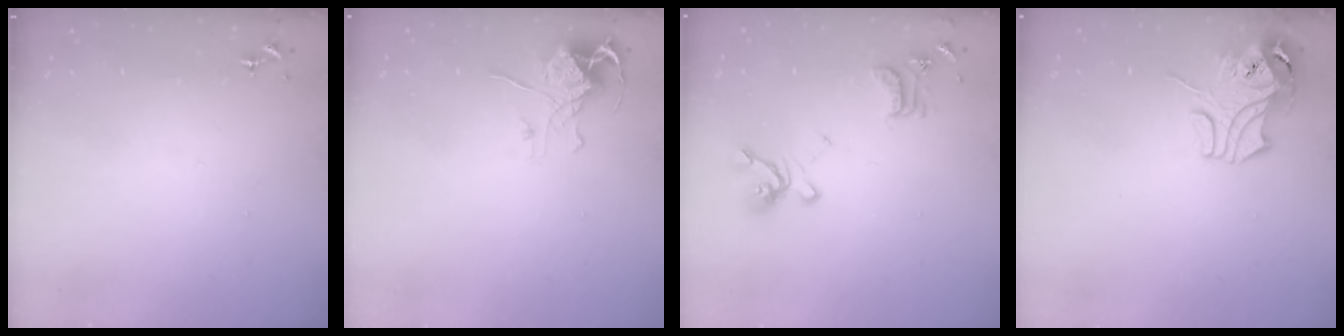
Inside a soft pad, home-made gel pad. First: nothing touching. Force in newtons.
{"total": 8.0, "press": 8.0, "slide": 0.6}
{"total": 15.5, "press": 15.4, "slide": 1.5}
{"total": 10.3, "press": 10.2, "slide": 1.6}